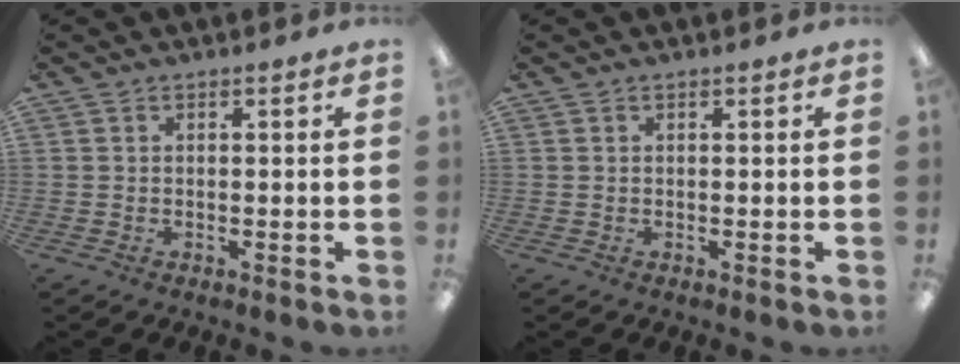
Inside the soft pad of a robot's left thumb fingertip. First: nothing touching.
{"total": 0.0}